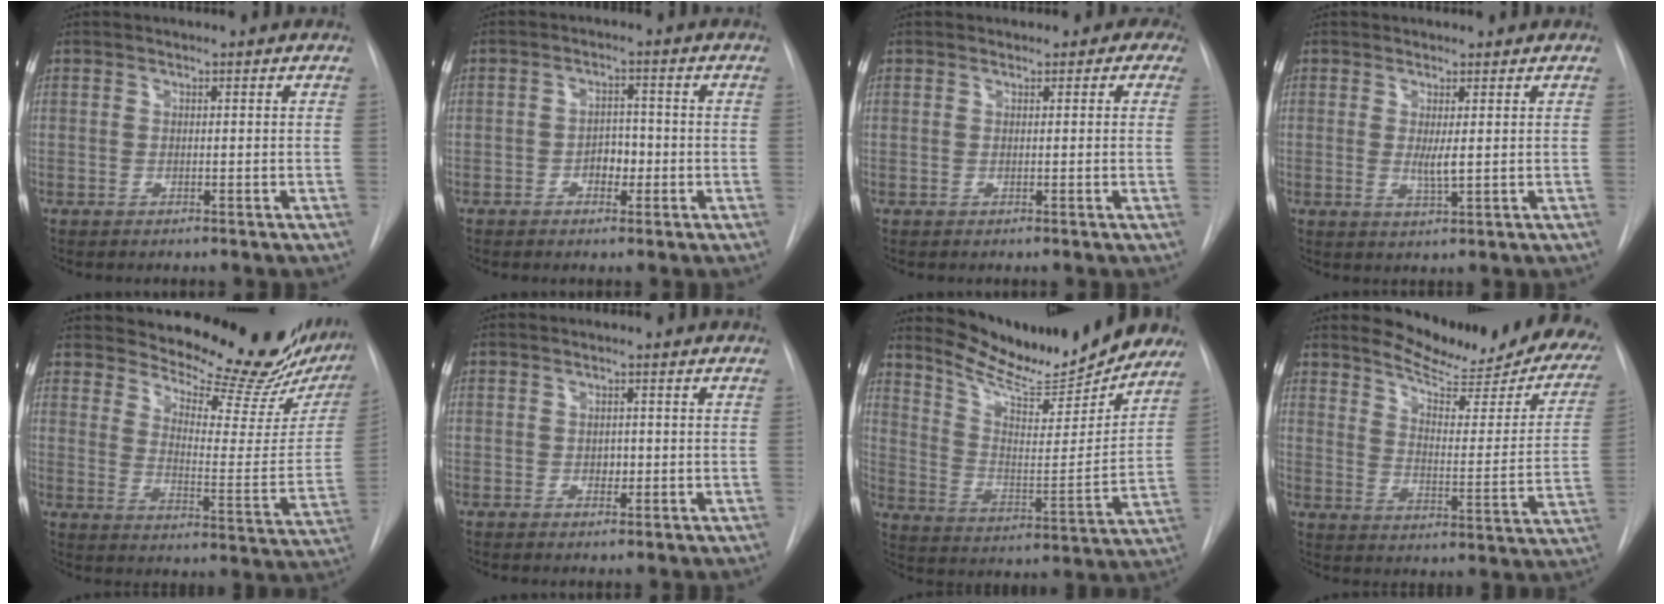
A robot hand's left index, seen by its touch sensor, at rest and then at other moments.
{"total": 3.1, "force": [-1.4, 1.9, 2.0], "torque": [-0.025, 0.003, -0.024]}
{"total": 1.8, "force": [0.9, 1.6, 0.3], "torque": [0.018, -0.009, -0.003]}
{"total": 2.2, "force": [0.0, 0.2, 2.2], "torque": [-0.045, -0.013, 0.005]}
{"total": 23.4, "force": [21.4, 4.3, 8.3], "torque": [-0.122, -0.112, 0.262]}
{"total": 1.4, "force": [-0.5, 1.0, 0.8], "torque": [-0.013, -0.004, -0.006]}
{"total": 18.1, "force": [16.9, 2.7, 6.0], "torque": [-0.100, -0.048, 0.251]}
{"total": 19.4, "force": [17.1, 4.0, 8.3], "torque": [-0.100, -0.077, 0.209]}